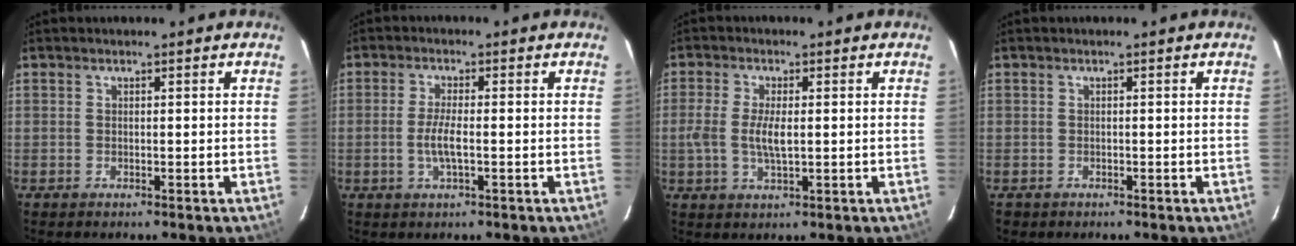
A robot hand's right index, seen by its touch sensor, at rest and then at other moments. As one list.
[{"total": 4.0, "force": [-1.0, 0.8, 3.8], "torque": [-0.075, -0.005, -0.017]}, {"total": 5.3, "force": [-0.3, 1.7, 5.0], "torque": [-0.103, -0.004, -0.008]}, {"total": 1.0, "force": [-0.5, 0.9, 0.0], "torque": [-0.002, 0.004, -0.003]}]